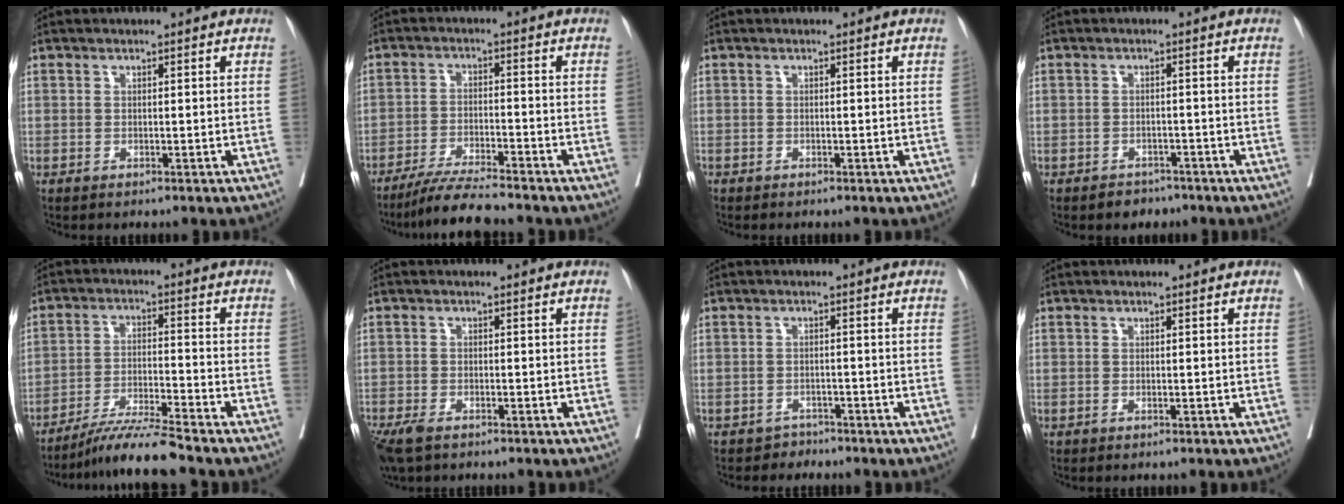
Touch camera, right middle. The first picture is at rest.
{"total": 7.1, "force": [-6.4, -0.7, 2.9], "torque": [-0.049, -0.024, -0.116]}
{"total": 0.0}
{"total": 2.7, "force": [-2.1, 1.6, 0.3], "torque": [-0.010, 0.005, -0.028]}
{"total": 7.8, "force": [-6.8, -1.5, 3.5], "torque": [-0.059, -0.023, -0.128]}
{"total": 5.2, "force": [-3.7, 2.0, 3.1], "torque": [-0.059, -0.012, -0.064]}
{"total": 1.8, "force": [-1.5, 0.7, -0.7], "torque": [0.009, 0.001, -0.027]}
{"total": 0.0}